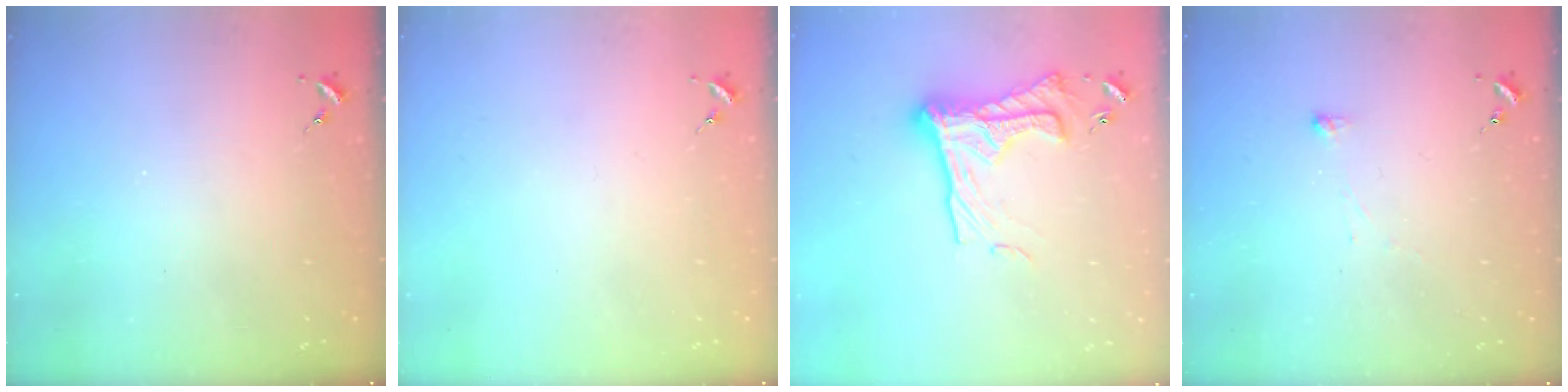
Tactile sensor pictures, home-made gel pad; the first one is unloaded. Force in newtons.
{"total": 0.0}
{"total": 18.2, "press": 18.1, "slide": 1.5}
{"total": 2.9, "press": 2.9, "slide": 0.3}